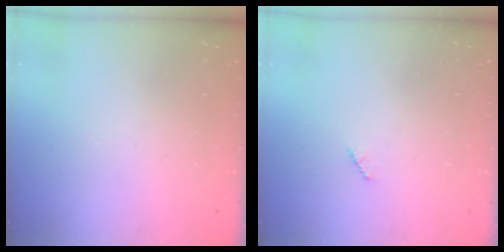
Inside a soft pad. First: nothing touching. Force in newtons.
{"total": 2.5, "press": 2.5, "slide": 0.3}